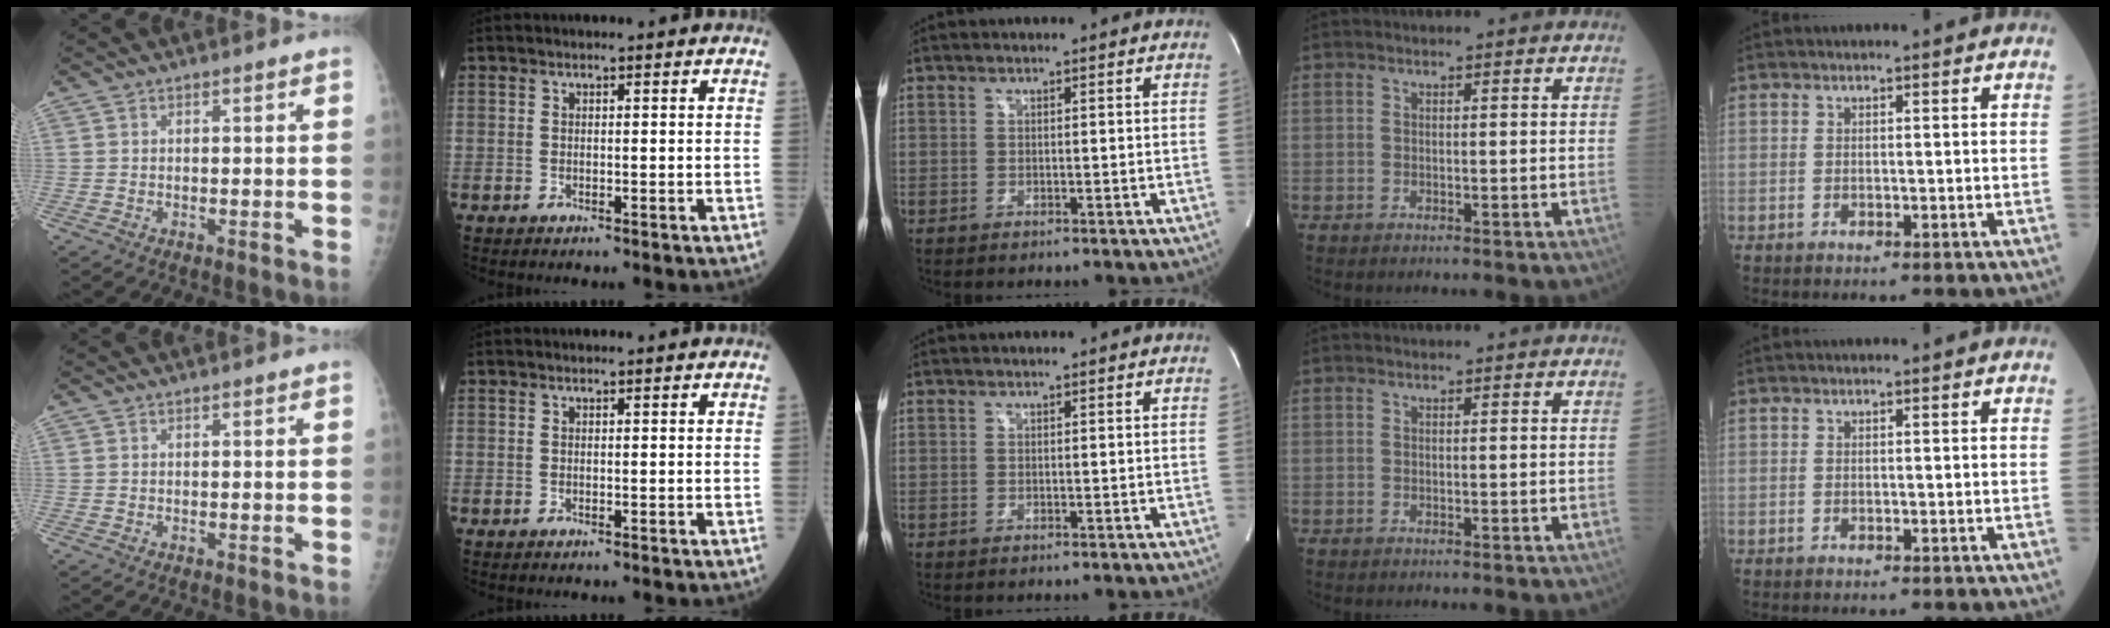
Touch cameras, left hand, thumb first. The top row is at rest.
{}